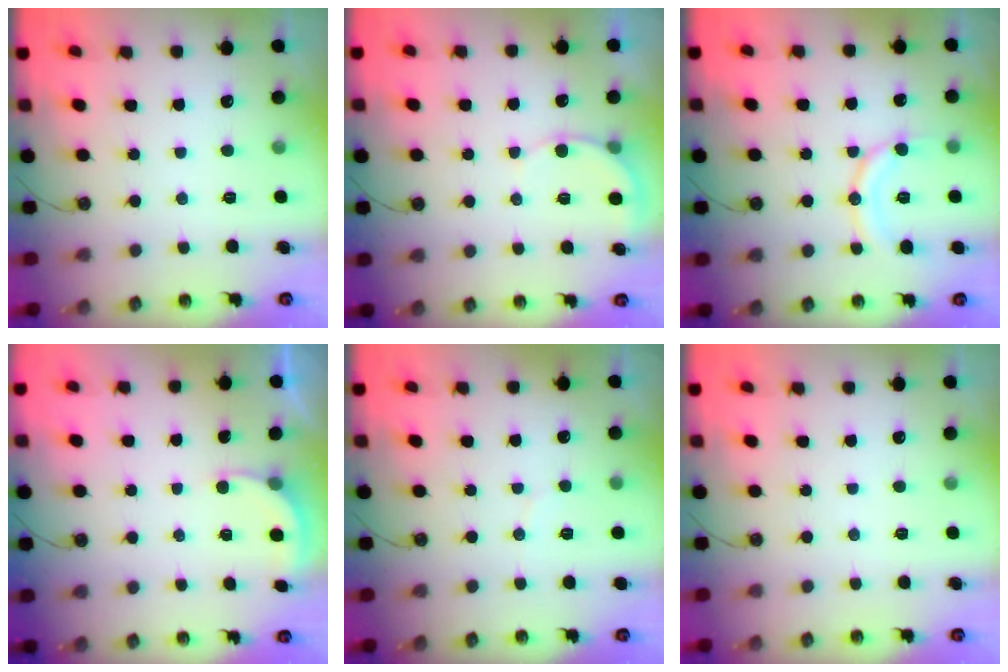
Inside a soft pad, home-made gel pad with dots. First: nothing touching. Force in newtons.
{"total": 5.9, "press": 5.9, "slide": 0.3}
{"total": 11.7, "press": 11.7, "slide": 1.0}
{"total": 2.6, "press": 2.6, "slide": 0.2}
{"total": 3.3, "press": 3.3, "slide": 0.3}
{"total": 0.0}